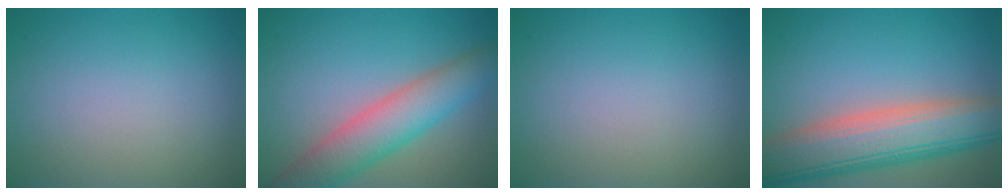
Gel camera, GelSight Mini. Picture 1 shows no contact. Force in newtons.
{"total": 6.4, "press": 6.4, "slide": 0.5}
{"total": 0.0}
{"total": 9.6, "press": 9.6, "slide": 0.8}